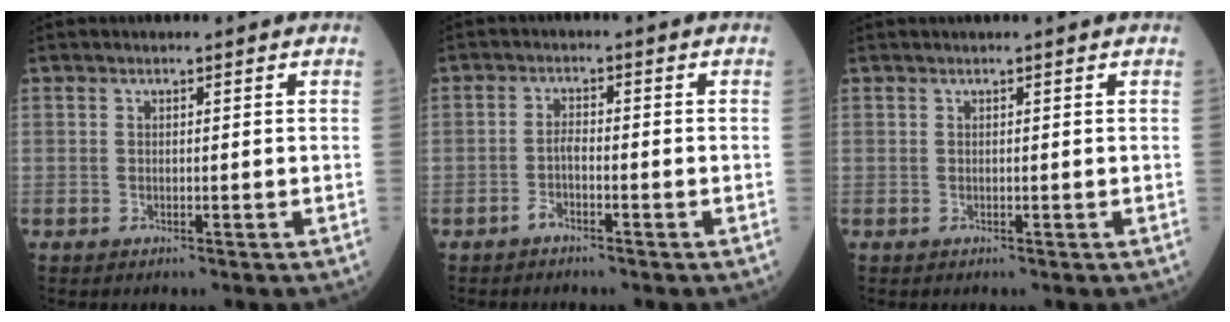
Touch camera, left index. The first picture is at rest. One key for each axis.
{"total": 2.0, "fx": -1.3, "fy": 0.3, "fz": 1.5, "tx": -0.031, "ty": 0.001, "tz": -0.028}
{"total": 0.6, "fx": 0.6, "fy": -0.1, "fz": 0.0, "tx": -0.004, "ty": 0.000, "tz": 0.005}